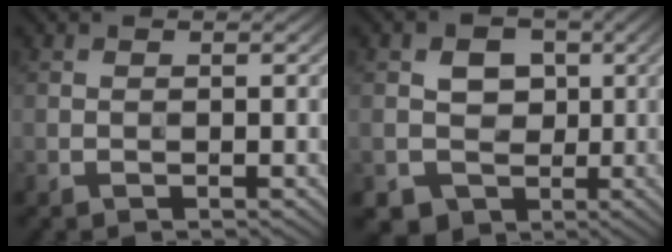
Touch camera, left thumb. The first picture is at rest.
{"total": 7.1, "force": [-0.4, 6.4, 3.1], "torque": [-0.047, 0.007, -0.027]}